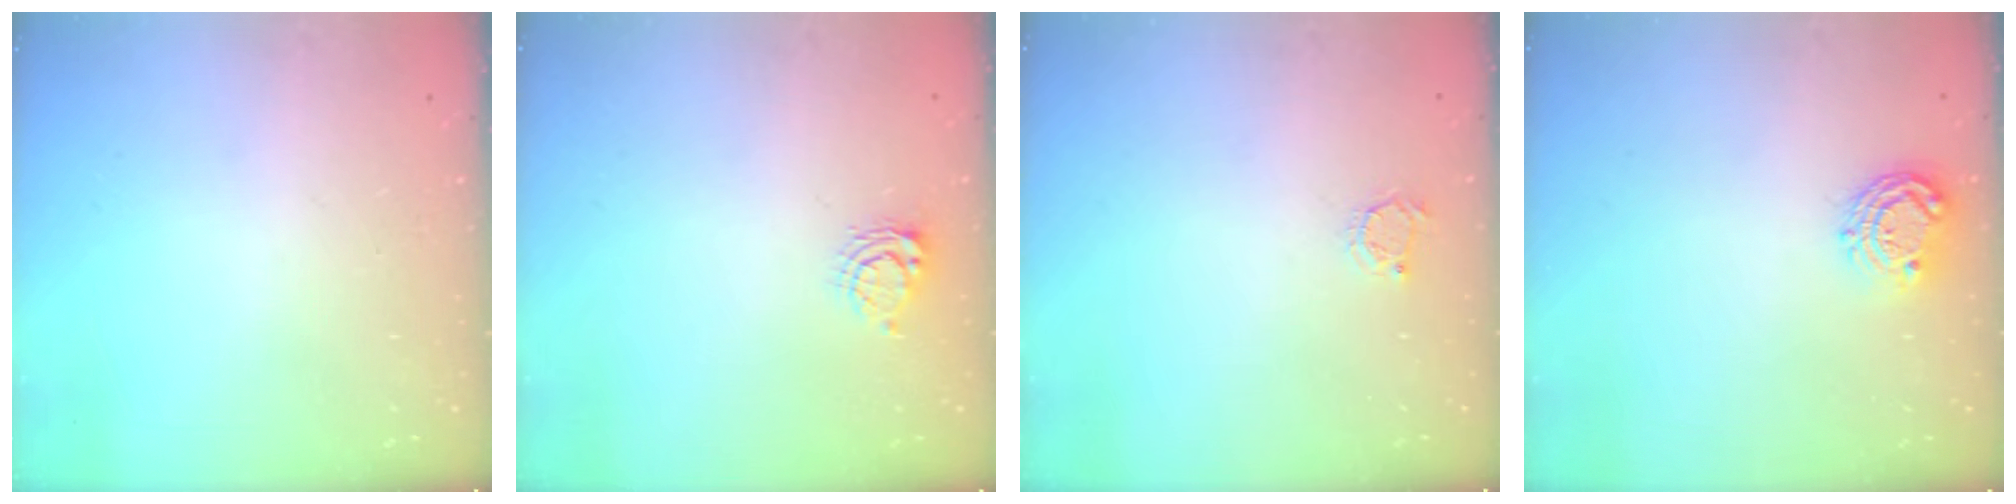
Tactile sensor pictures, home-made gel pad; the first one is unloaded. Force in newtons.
{"total": 6.7, "press": 6.7, "slide": 0.7}
{"total": 2.6, "press": 2.6, "slide": 0.4}
{"total": 8.3, "press": 8.3, "slide": 0.3}